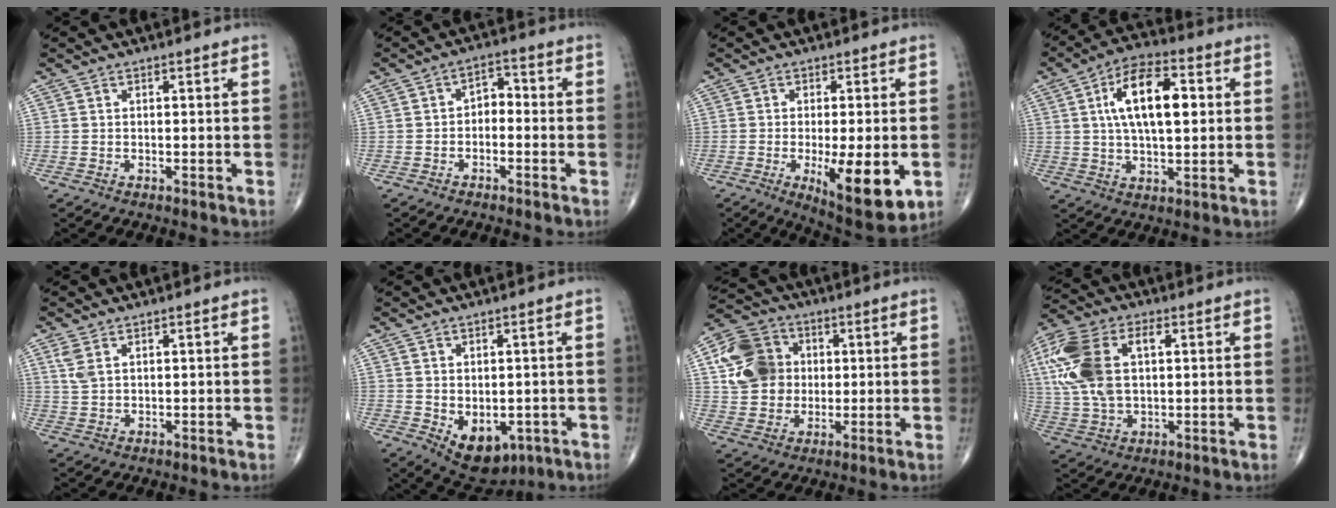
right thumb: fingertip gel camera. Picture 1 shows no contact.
{"total": 3.6, "force": [-1.2, 2.5, 2.4], "torque": [-0.021, 0.028, -0.030]}
{"total": 12.9, "force": [-3.3, 4.0, 11.8], "torque": [-0.169, -0.022, -0.040]}
{"total": 14.0, "force": [2.6, 6.5, 12.1], "torque": [-0.196, 0.010, 0.042]}
{"total": 2.9, "force": [1.5, 1.5, 2.1], "torque": [-0.048, 0.005, 0.038]}
{"total": 9.1, "force": [-2.8, 6.0, 6.3], "torque": [-0.066, -0.004, -0.022]}
{"total": 12.8, "force": [2.0, 10.8, 6.4], "torque": [-0.102, 0.009, 0.032]}
{"total": 17.8, "force": [3.8, 10.3, 14.0], "torque": [-0.322, 0.010, 0.066]}